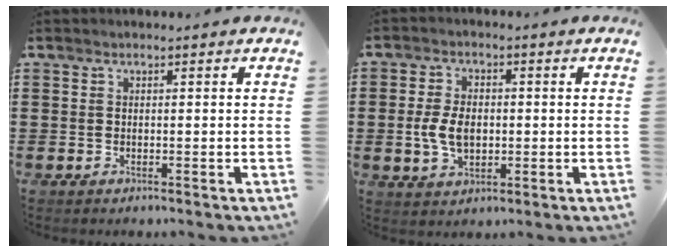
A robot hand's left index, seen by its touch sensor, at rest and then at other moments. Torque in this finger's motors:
{"motor_torque": [0.83, 0.62, 0.36, 0.09]}